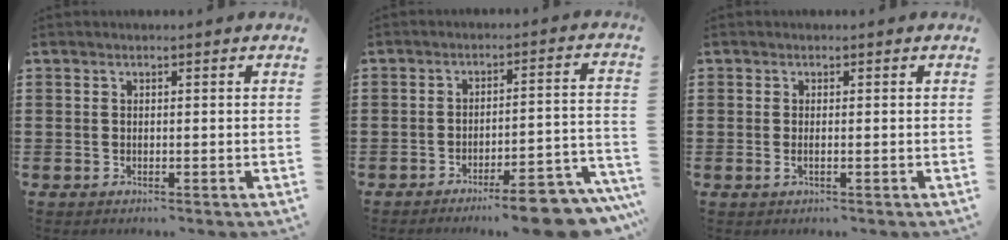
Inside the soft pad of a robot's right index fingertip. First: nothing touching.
{"total": 8.2, "force": [-7.1, 0.4, 4.0], "torque": [-0.051, 0.010, -0.129]}
{"total": 0.8, "force": [-0.2, 0.0, 0.8], "torque": [-0.014, -0.006, -0.002]}